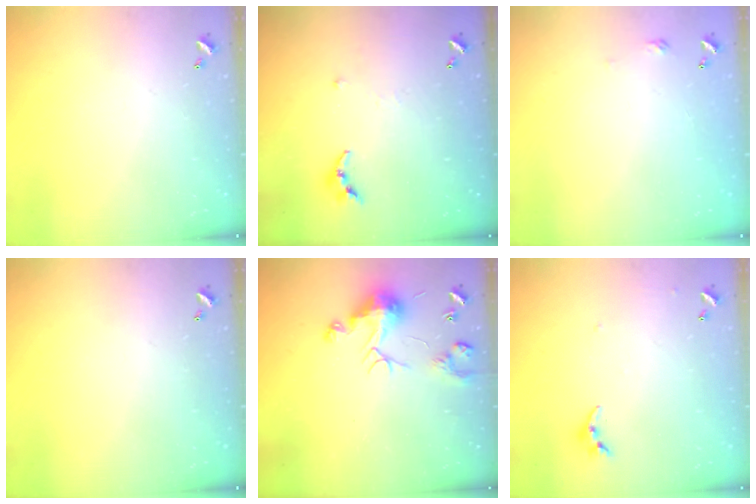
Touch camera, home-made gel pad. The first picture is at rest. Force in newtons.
{"total": 5.8, "press": 5.8, "slide": 0.1}
{"total": 2.7, "press": 2.6, "slide": 0.4}
{"total": 0.0}
{"total": 8.8, "press": 8.8, "slide": 0.0}
{"total": 4.2, "press": 4.1, "slide": 0.4}